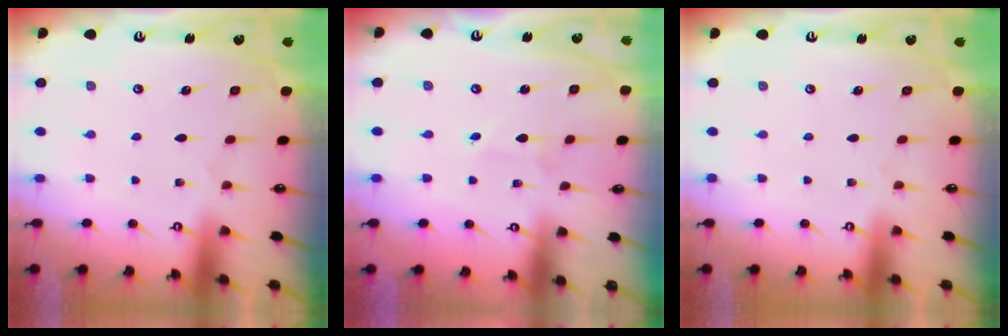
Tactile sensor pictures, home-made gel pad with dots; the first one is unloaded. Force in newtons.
{"total": 1.4, "press": 1.4, "slide": 0.1}
{"total": 0.0}